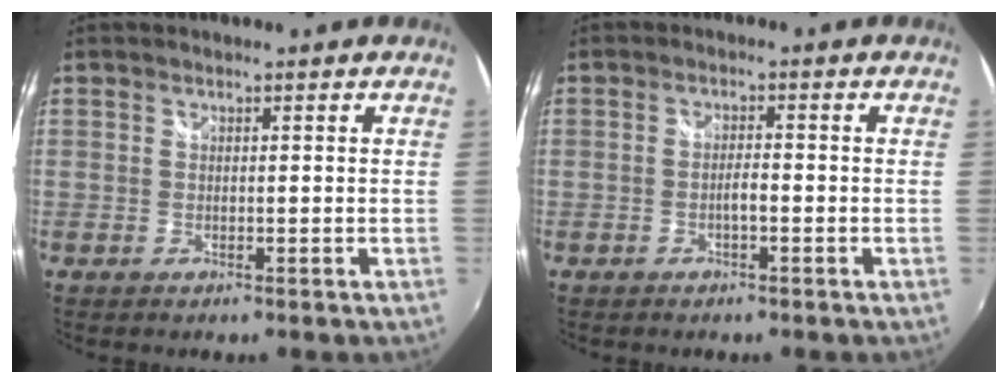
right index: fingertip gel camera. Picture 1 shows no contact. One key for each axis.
{"total": 1.6, "fx": -0.8, "fy": 0.3, "fz": 1.4, "tx": -0.026, "ty": 0.002, "tz": -0.015}